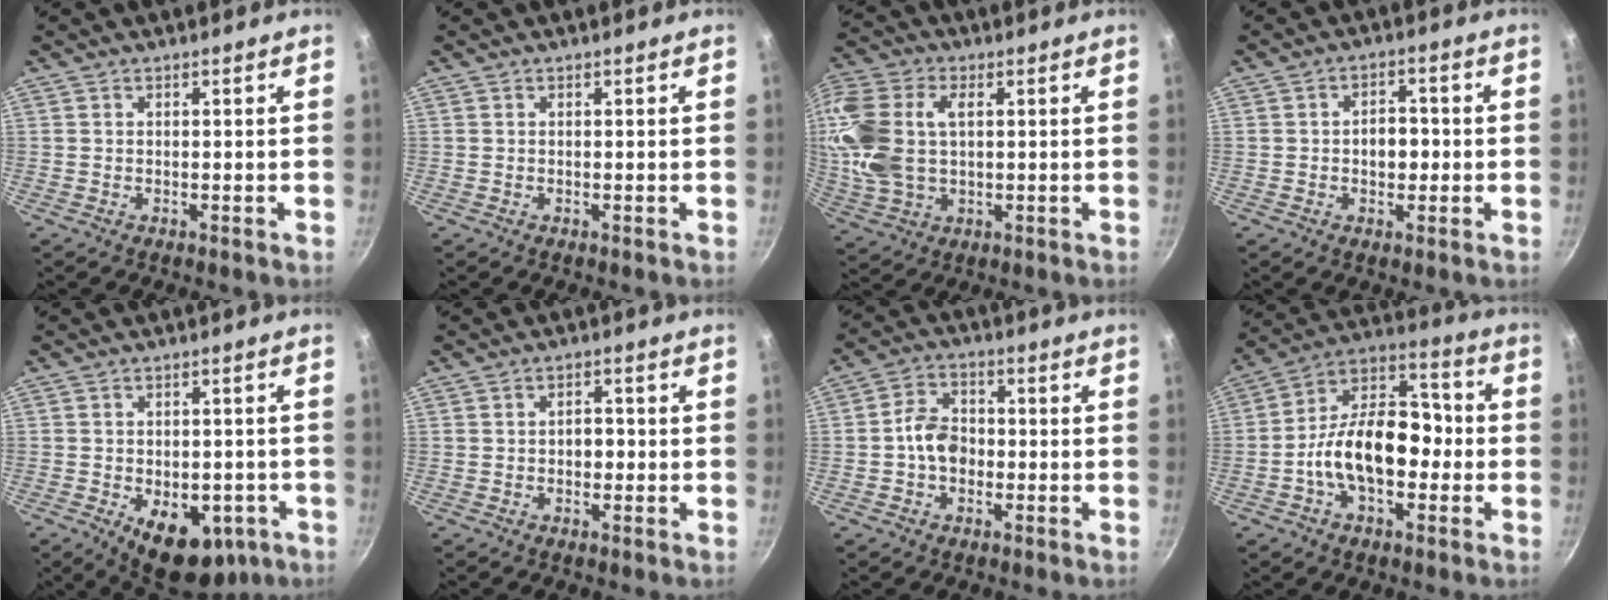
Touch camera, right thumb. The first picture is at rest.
{"total": 0.0}
{"total": 18.8, "force": [2.5, 11.8, 14.5], "torque": [-0.363, 0.008, 0.048]}
{"total": 5.0, "force": [-0.4, 3.3, 3.7], "torque": [-0.036, 0.011, -0.009]}
{"total": 13.8, "force": [-6.2, 8.0, 9.5], "torque": [-0.120, 0.011, -0.073]}
{"total": 2.9, "force": [-0.4, 2.0, 2.1], "torque": [-0.015, 0.009, -0.010]}
{"total": 6.8, "force": [-1.1, 5.0, 4.5], "torque": [-0.063, 0.022, -0.031]}
{"total": 17.8, "force": [-2.8, 10.5, 14.1], "torque": [-0.223, 0.046, -0.055]}